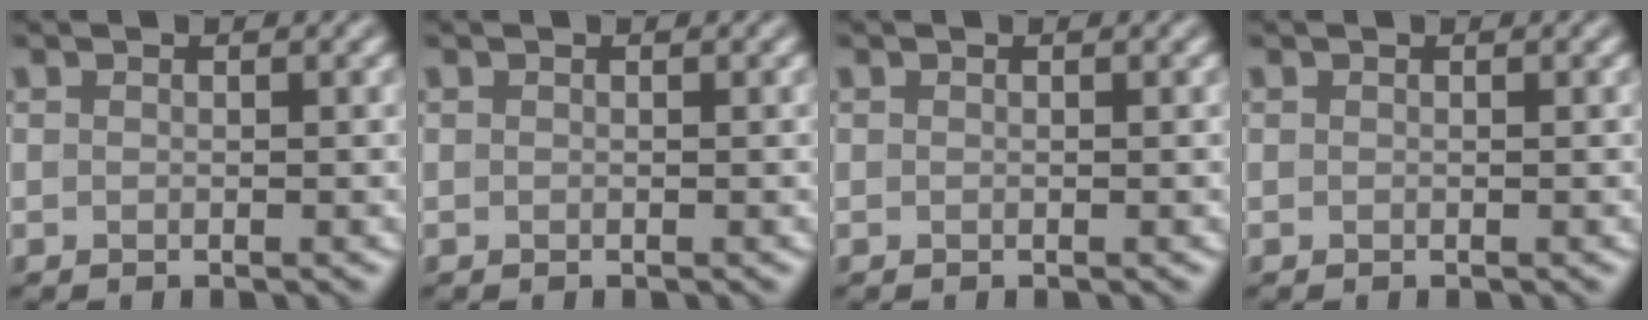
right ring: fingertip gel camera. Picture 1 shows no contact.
{"total": 0.0}
{"total": 0.0}
{"total": 0.0}